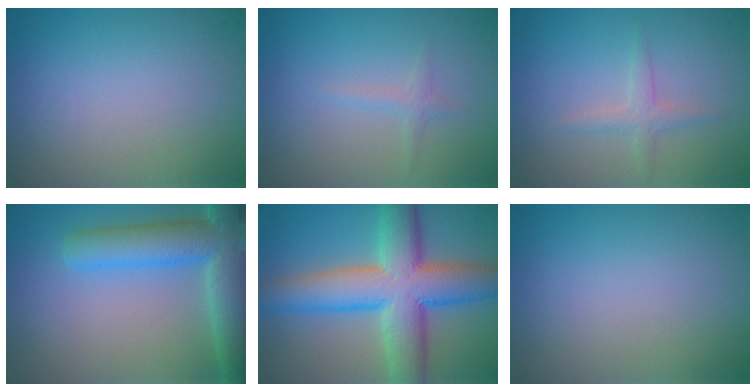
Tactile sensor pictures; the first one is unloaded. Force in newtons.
{"total": 1.0, "press": 1.0, "slide": 0.1}
{"total": 1.6, "press": 1.6, "slide": 0.1}
{"total": 8.2, "press": 8.2, "slide": 0.5}
{"total": 11.3, "press": 11.3, "slide": 0.6}
{"total": 0.0}